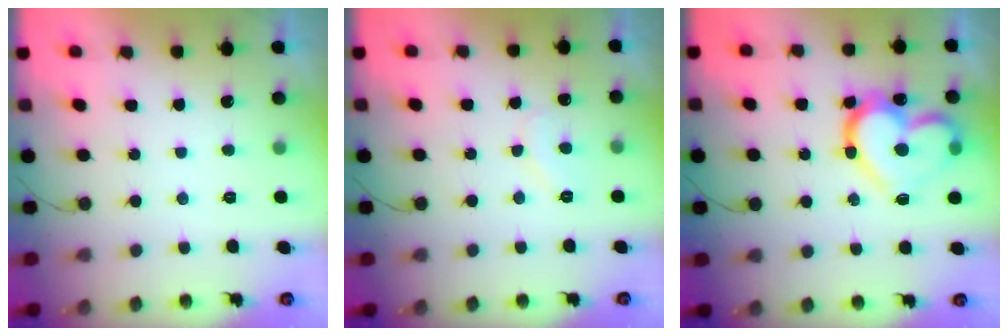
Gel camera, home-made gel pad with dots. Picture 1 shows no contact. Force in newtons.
{"total": 7.7, "press": 7.7, "slide": 0.6}
{"total": 19.3, "press": 19.2, "slide": 2.1}